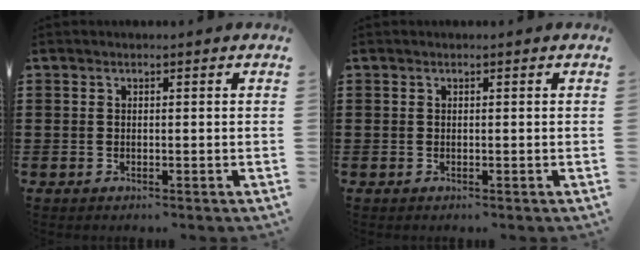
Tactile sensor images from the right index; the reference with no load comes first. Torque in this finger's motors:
{"motor_torque": [0.12, 0.05, 0.01, -0.01]}